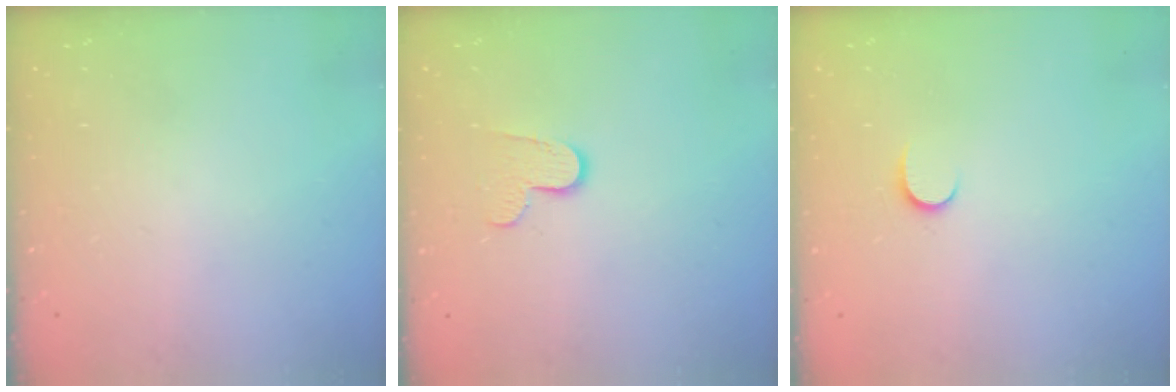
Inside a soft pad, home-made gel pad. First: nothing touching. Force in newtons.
{"total": 7.2, "press": 7.2, "slide": 0.4}
{"total": 3.8, "press": 3.8, "slide": 0.4}